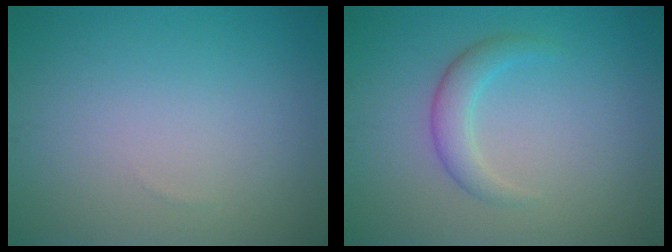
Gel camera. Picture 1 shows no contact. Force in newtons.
{"total": 2.4, "press": 2.4, "slide": 0.1}